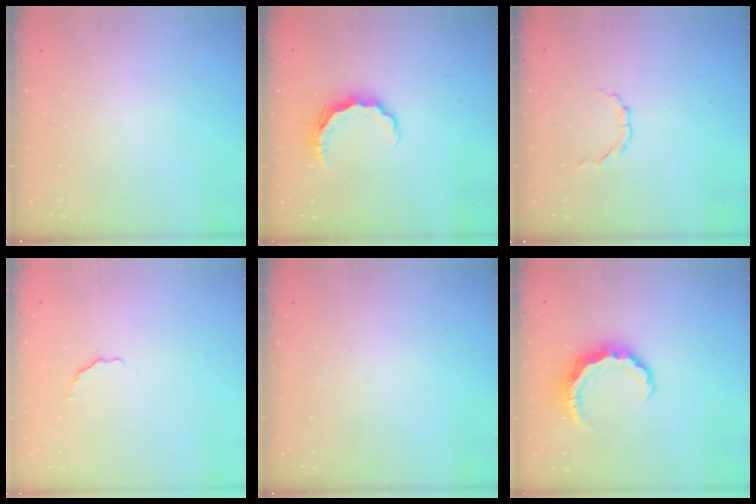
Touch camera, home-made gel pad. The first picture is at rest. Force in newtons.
{"total": 7.1, "press": 7.1, "slide": 0.5}
{"total": 2.9, "press": 2.7, "slide": 1.1}
{"total": 1.8, "press": 1.6, "slide": 0.8}
{"total": 0.0}
{"total": 8.2, "press": 8.1, "slide": 1.0}